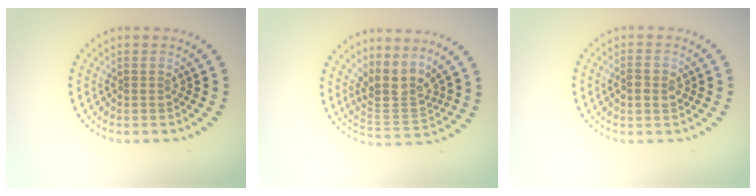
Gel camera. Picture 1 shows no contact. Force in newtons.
{"total": 3.3, "press": 2.5, "slide": 2.1}
{"total": 1.8, "press": 1.8, "slide": 0.1}